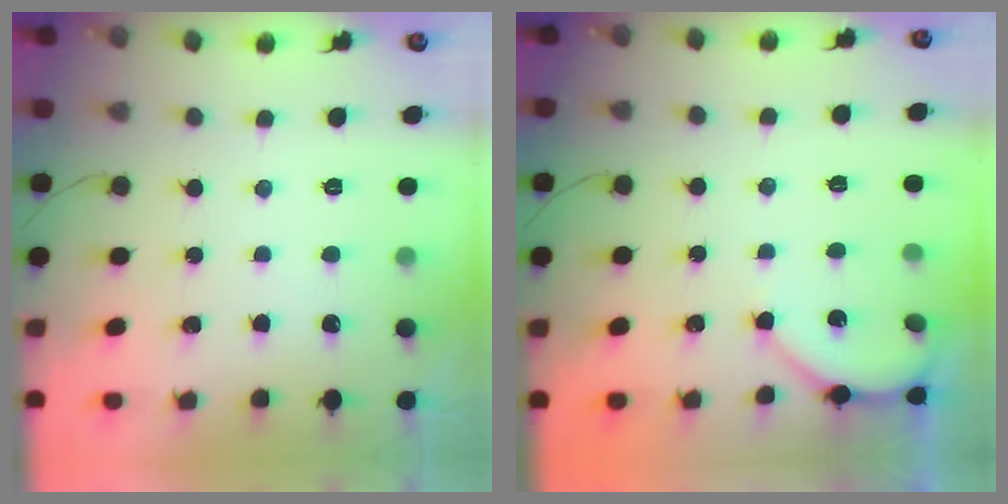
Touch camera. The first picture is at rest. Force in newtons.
{"total": 4.6, "press": 4.6, "slide": 0.3}